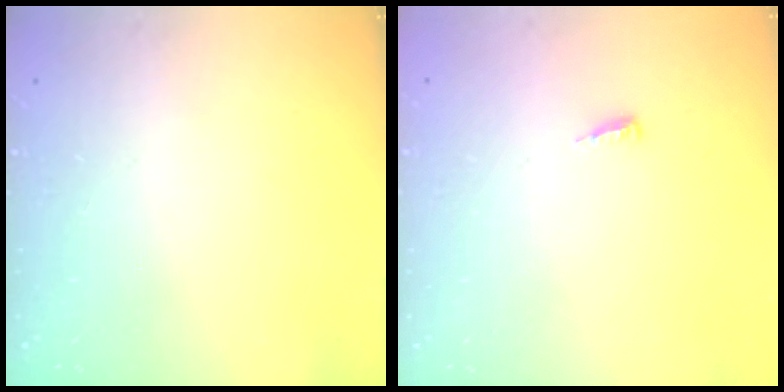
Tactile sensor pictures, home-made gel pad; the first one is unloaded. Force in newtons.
{"total": 2.9, "press": 2.9, "slide": 0.4}